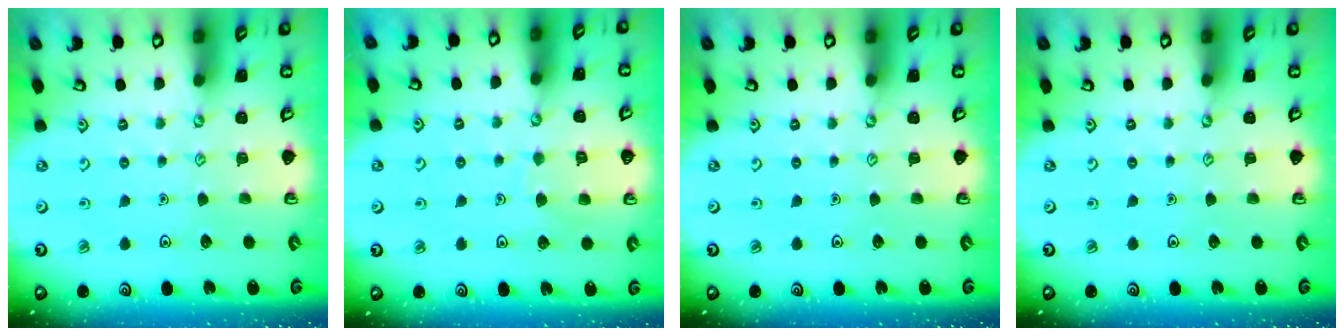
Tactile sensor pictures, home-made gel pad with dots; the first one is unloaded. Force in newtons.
{"total": 5.2, "press": 5.2, "slide": 0.5}
{"total": 0.0}
{"total": 0.0}